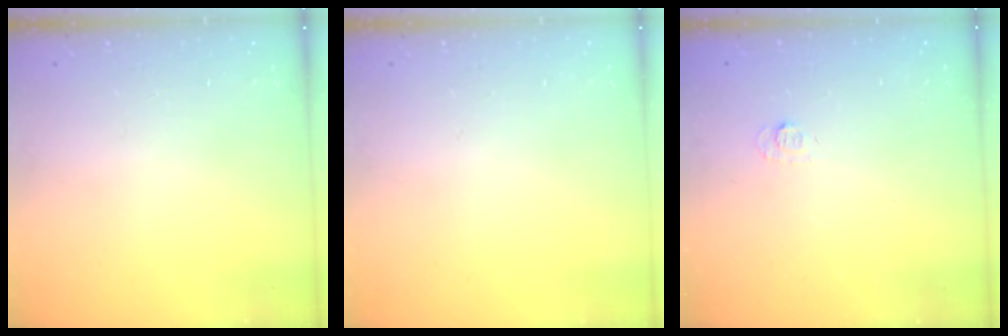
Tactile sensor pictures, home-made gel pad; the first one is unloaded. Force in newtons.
{"total": 0.0}
{"total": 3.7, "press": 3.6, "slide": 1.0}